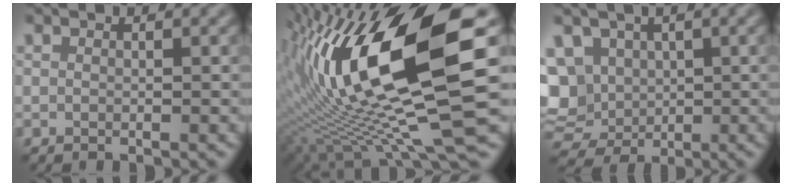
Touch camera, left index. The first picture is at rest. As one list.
[{"total": 17.0, "force": [2.6, 4.6, 16.2], "torque": [-0.301, -0.005, 0.050]}, {"total": 9.4, "force": [1.4, 7.6, 5.4], "torque": [-0.100, 0.010, 0.007]}]